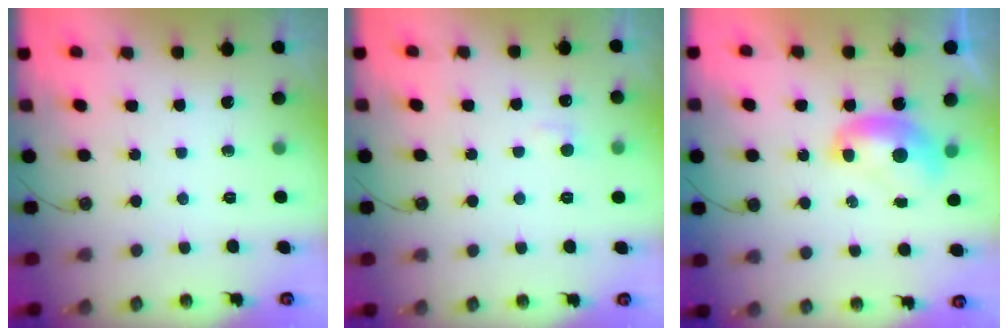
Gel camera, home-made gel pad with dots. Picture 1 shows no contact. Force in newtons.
{"total": 2.1, "press": 2.1, "slide": 0.6}
{"total": 1.9, "press": 1.9, "slide": 0.2}